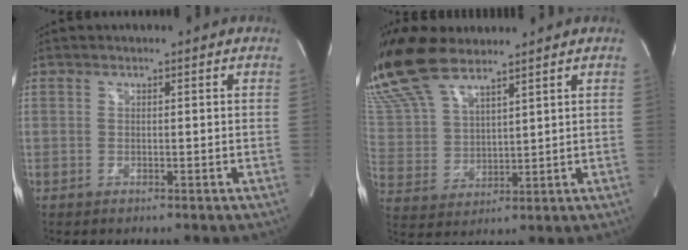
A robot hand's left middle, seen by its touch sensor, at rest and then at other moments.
{"total": 15.0, "force": [12.4, 4.2, 7.3], "torque": [-0.173, 0.009, 0.253]}